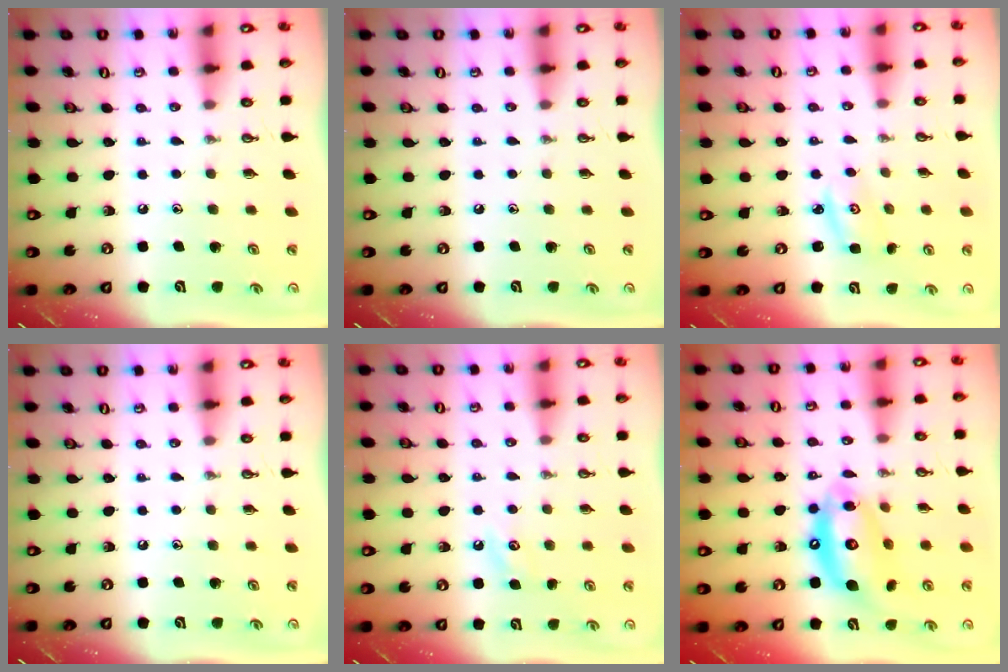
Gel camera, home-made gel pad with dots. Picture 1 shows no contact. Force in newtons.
{"total": 0.0}
{"total": 2.6, "press": 2.6, "slide": 0.2}
{"total": 0.0}
{"total": 3.5, "press": 3.5, "slide": 0.4}
{"total": 14.4, "press": 14.3, "slide": 1.5}